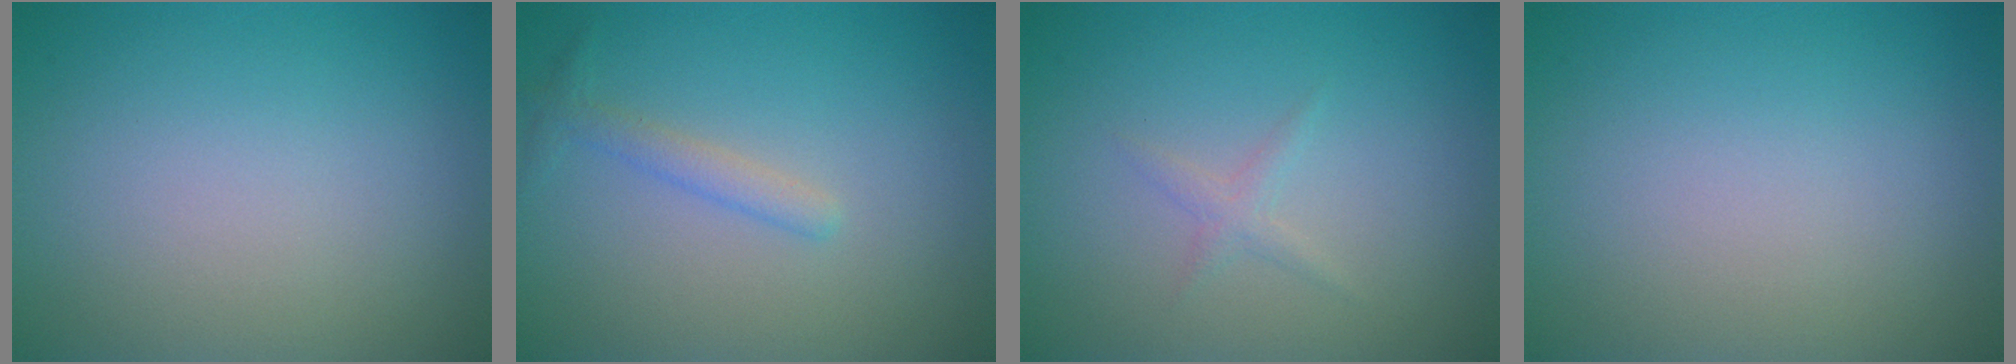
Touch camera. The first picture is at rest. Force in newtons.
{"total": 1.5, "press": 1.5, "slide": 0.1}
{"total": 1.0, "press": 1.0, "slide": 0.1}
{"total": 0.0}